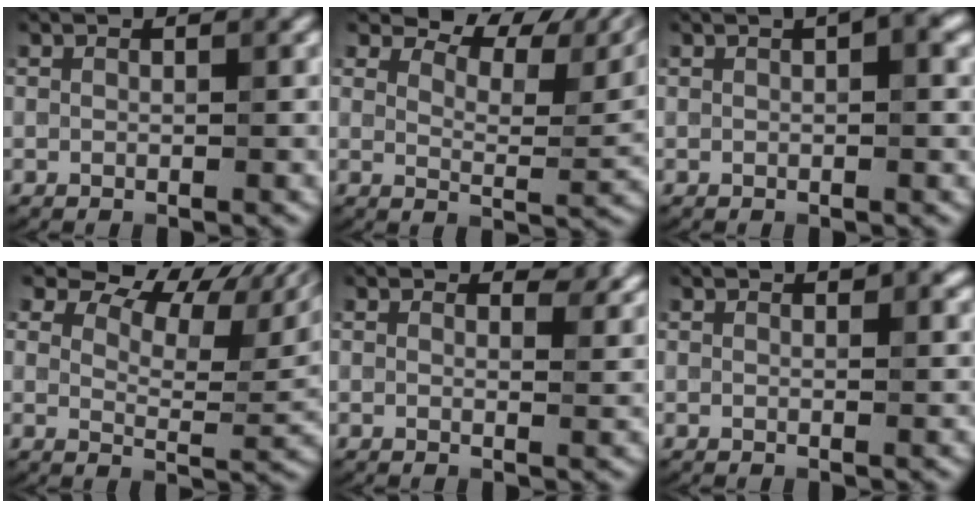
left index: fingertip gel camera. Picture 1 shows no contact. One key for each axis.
{"total": 9.2, "fx": 7.6, "fy": 2.9, "fz": 4.4, "tx": -0.068, "ty": 0.008, "tz": 0.110}
{"total": 2.0, "fx": 0.7, "fy": 0.3, "fz": 1.9, "tx": -0.024, "ty": 0.005, "tz": 0.010}
{"total": 12.5, "fx": 9.2, "fy": 5.0, "fz": 6.8, "tx": -0.114, "ty": 0.016, "tz": 0.133}
{"total": 2.3, "fx": 1.9, "fy": 0.8, "fz": 1.2, "tx": -0.016, "ty": -0.007, "tz": 0.021}
{"total": 1.8, "fx": 1.1, "fy": 0.4, "fz": 1.4, "tx": -0.011, "ty": 0.000, "tz": 0.017}